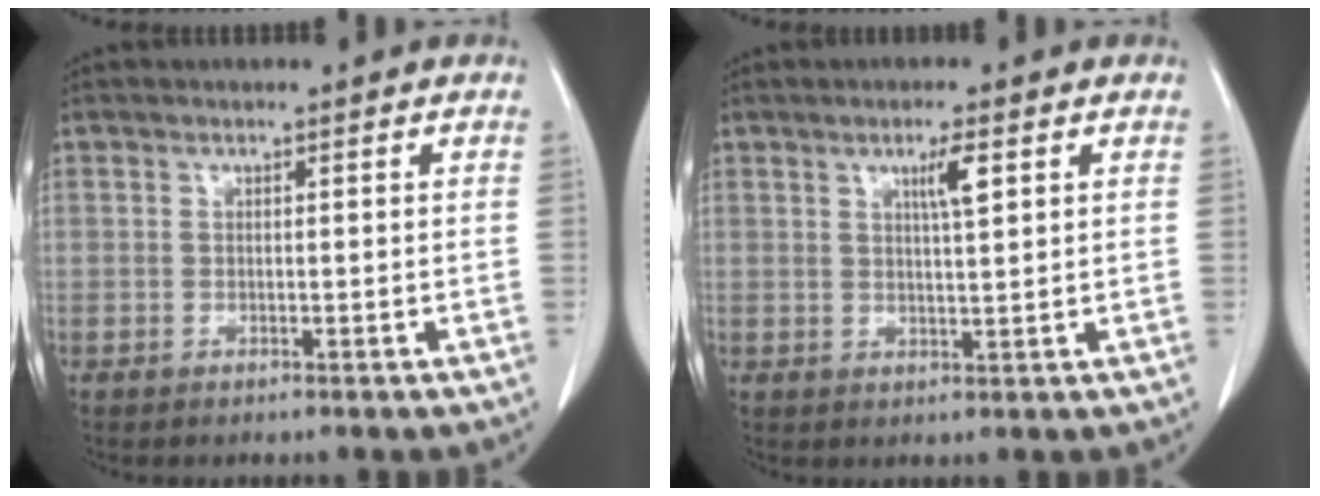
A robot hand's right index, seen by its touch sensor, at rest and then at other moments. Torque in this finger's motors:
{"motor_torque": [0.18, 0.09, 0.04, 0.05]}